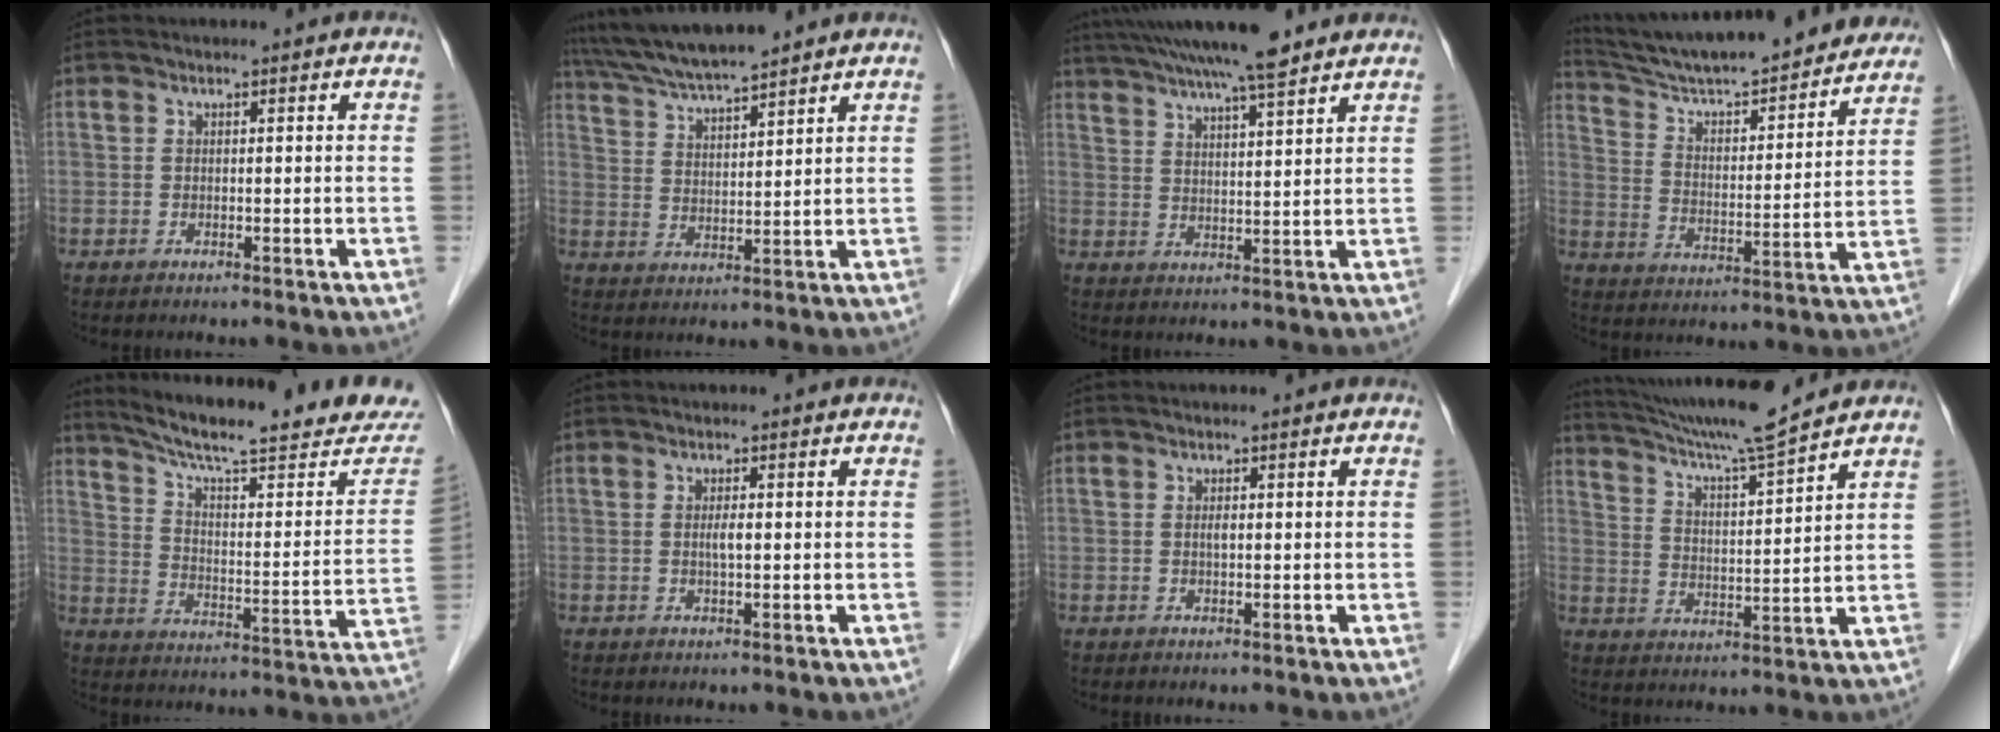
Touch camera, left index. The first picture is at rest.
{"total": 10.3, "force": [9.3, 0.2, 4.5], "torque": [-0.086, 0.024, 0.168]}
{"total": 14.4, "force": [12.3, 0.6, 7.4], "torque": [-0.132, 0.029, 0.189]}
{"total": 25.0, "force": [22.8, 3.1, 9.8], "torque": [-0.157, -0.017, 0.321]}
{"total": 24.5, "force": [21.5, 3.0, 11.4], "torque": [-0.170, -0.043, 0.287]}
{"total": 1.5, "force": [-0.1, 0.1, 1.5], "torque": [-0.030, -0.003, -0.002]}
{"total": 0.8, "force": [0.0, 0.2, 0.7], "torque": [-0.015, -0.003, -0.001]}
{"total": 12.8, "force": [11.6, -1.5, 5.2], "torque": [-0.098, 0.000, 0.192]}